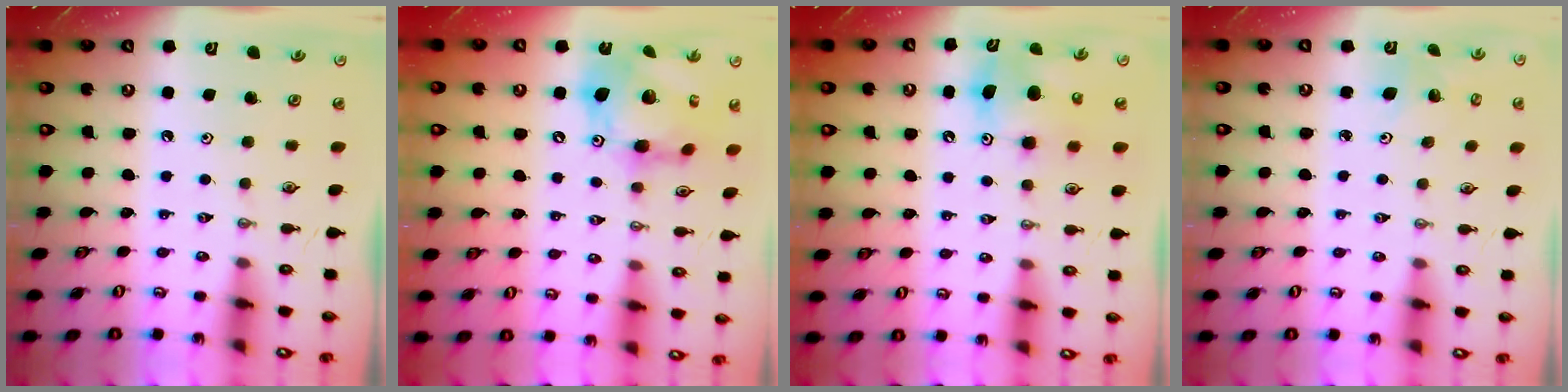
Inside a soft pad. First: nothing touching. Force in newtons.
{"total": 17.4, "press": 17.3, "slide": 1.8}
{"total": 8.0, "press": 8.0, "slide": 0.3}
{"total": 4.0, "press": 3.4, "slide": 2.0}